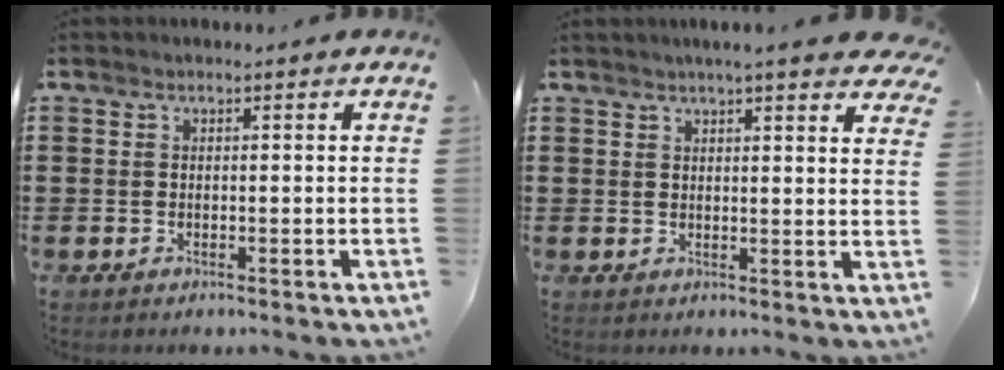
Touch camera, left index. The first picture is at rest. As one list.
[{"total": 4.2, "force": [3.6, -0.2, 2.1], "torque": [-0.045, -0.008, 0.063]}]